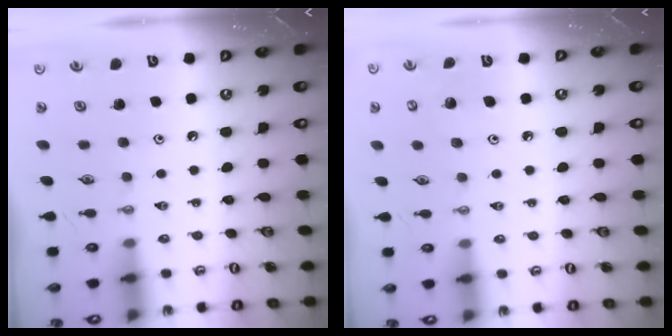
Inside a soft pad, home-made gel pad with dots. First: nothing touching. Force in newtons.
{"total": 5.8, "press": 5.8, "slide": 0.9}